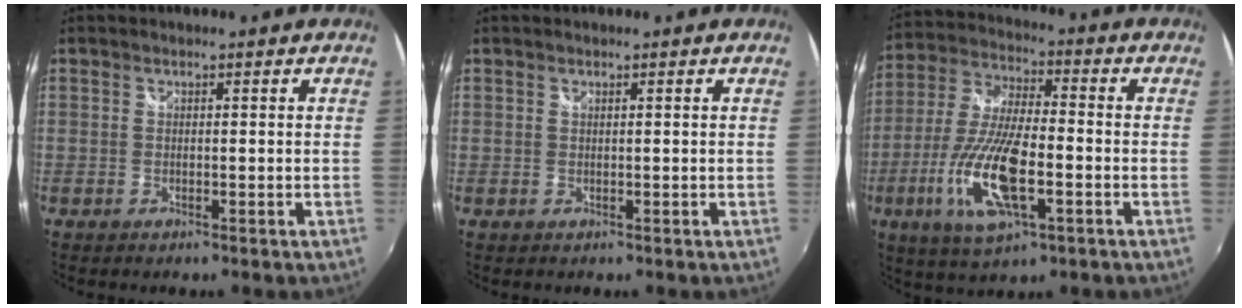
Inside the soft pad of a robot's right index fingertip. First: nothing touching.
{"total": 0.6, "force": [0.2, 0.6, 0.0], "torque": [0.001, 0.001, 0.002]}
{"total": 16.0, "force": [-5.4, 5.1, 14.2], "torque": [-0.303, -0.017, -0.101]}